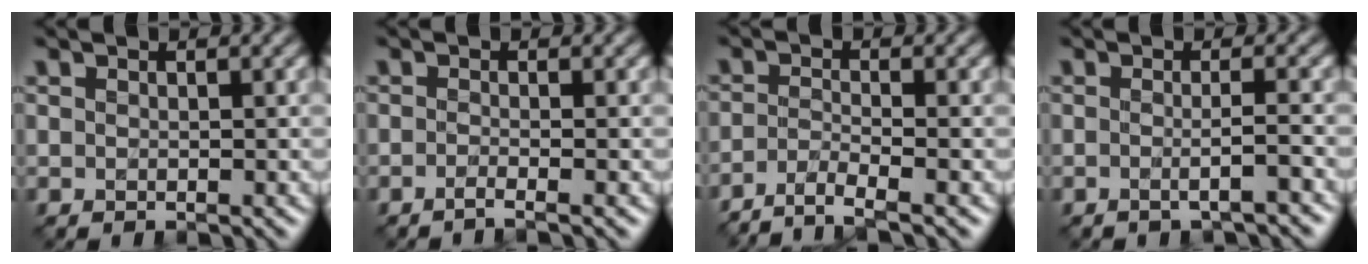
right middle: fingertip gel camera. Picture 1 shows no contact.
{"total": 1.5, "force": [-0.9, 0.3, 1.1], "torque": [-0.007, -0.010, -0.026]}
{"total": 3.1, "force": [-2.4, 0.5, 1.9], "torque": [-0.029, -0.002, -0.059]}
{"total": 2.2, "force": [-0.8, 0.5, 2.0], "torque": [-0.023, -0.002, -0.020]}